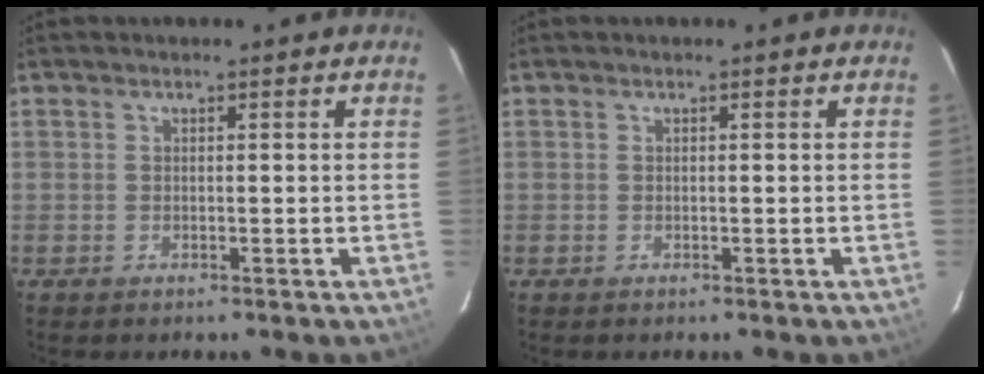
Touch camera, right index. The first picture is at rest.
{"total": 0.0}